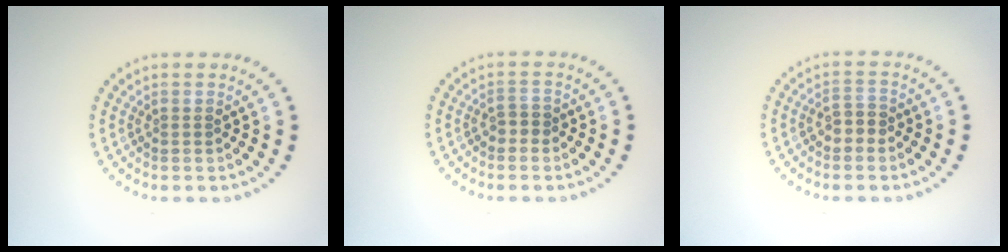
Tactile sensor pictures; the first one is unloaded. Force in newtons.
{"total": 1.2, "press": 1.0, "slide": 0.7}
{"total": 1.7, "press": 1.5, "slide": 0.7}